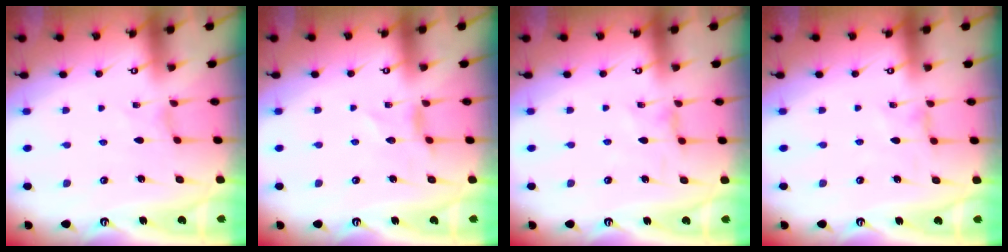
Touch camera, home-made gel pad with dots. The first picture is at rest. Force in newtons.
{"total": 1.7, "press": 1.7, "slide": 0.1}
{"total": 1.4, "press": 1.3, "slide": 0.3}
{"total": 0.0}